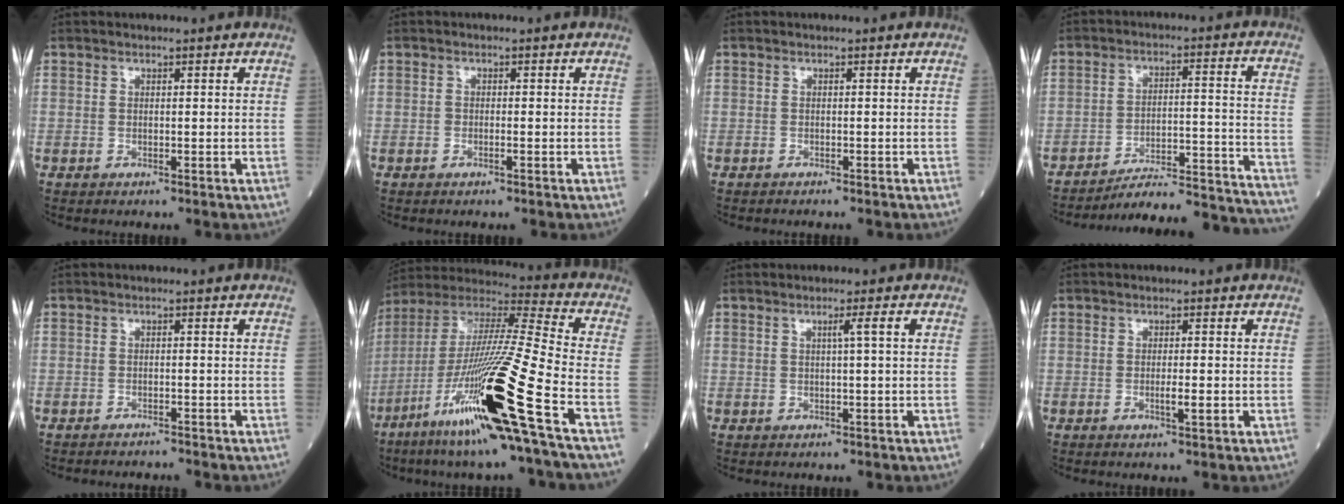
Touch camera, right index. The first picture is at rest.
{"total": 0.5, "force": [-0.3, -0.1, 0.5], "torque": [-0.011, 0.000, -0.006]}
{"total": 1.0, "force": [-1.0, 0.1, 0.4], "torque": [-0.005, 0.000, -0.012]}
{"total": 21.1, "force": [-20.6, 0.2, 4.4], "torque": [-0.027, 0.015, -0.278]}
{"total": 2.0, "force": [-2.0, -0.2, -0.3], "torque": [0.010, -0.006, -0.028]}
{"total": 24.9, "force": [-11.1, -0.5, 22.3], "torque": [-0.436, -0.054, -0.211]}
{"total": 1.7, "force": [0.3, -0.5, 1.6], "torque": [-0.026, 0.001, 0.007]}
{"total": 1.9, "force": [-0.5, 0.2, 1.8], "torque": [-0.031, -0.001, -0.006]}